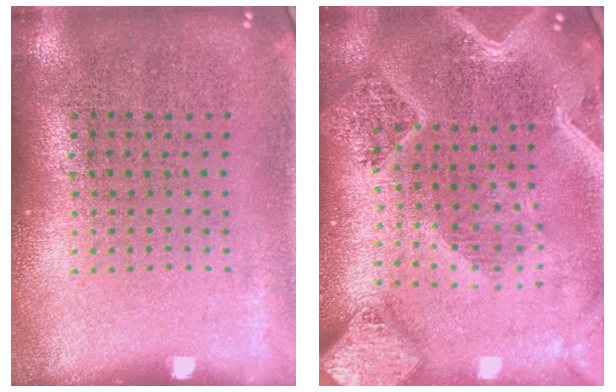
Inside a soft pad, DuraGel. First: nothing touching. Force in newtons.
{"total": 3.3, "press": 2.8, "slide": 1.8}